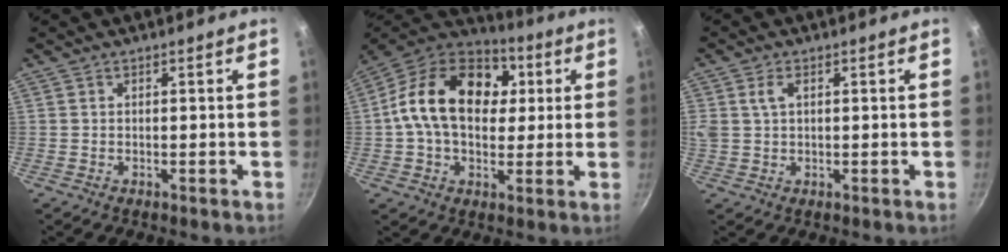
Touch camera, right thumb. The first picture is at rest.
{"total": 21.3, "force": [3.5, 14.9, 14.8], "torque": [-0.224, 0.023, 0.039]}
{"total": 4.0, "force": [1.3, 2.6, 2.8], "torque": [-0.049, 0.003, 0.024]}